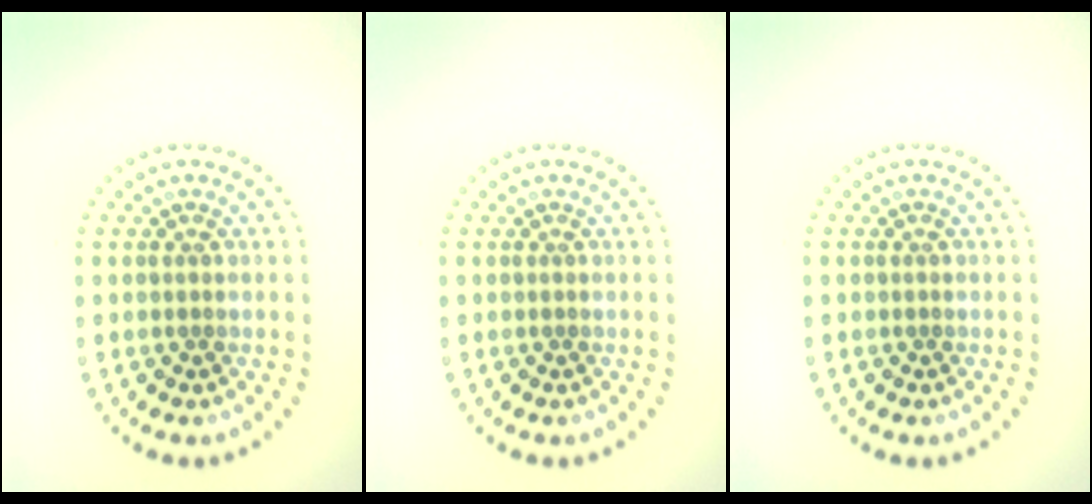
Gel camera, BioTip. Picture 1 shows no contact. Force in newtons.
{"total": 0.0}
{"total": 0.0}